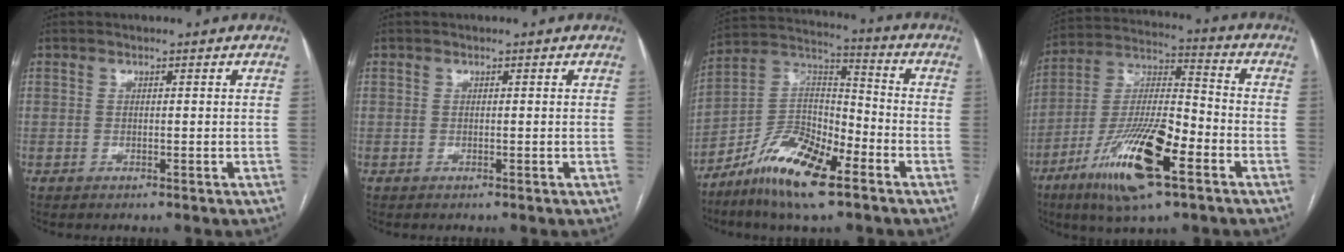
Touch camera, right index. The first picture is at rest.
{"total": 0.0}
{"total": 13.9, "force": [-8.8, 4.1, 9.9], "torque": [-0.192, 0.013, -0.163]}
{"total": 18.0, "force": [-8.8, 3.6, 15.3], "torque": [-0.310, -0.022, -0.154]}